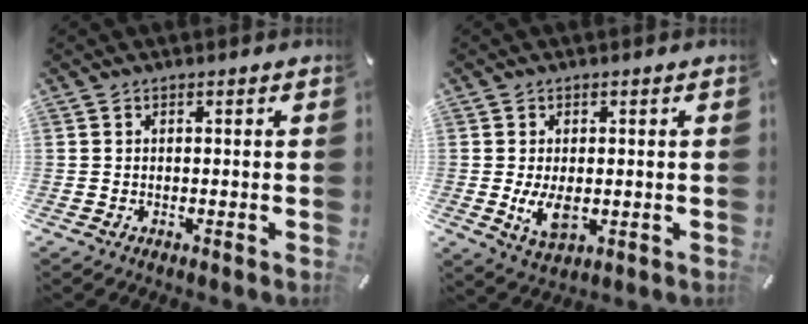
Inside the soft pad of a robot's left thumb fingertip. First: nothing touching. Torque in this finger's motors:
{"motor_torque": [0.10, 0.29, 0.26, -0.24, 0.09]}